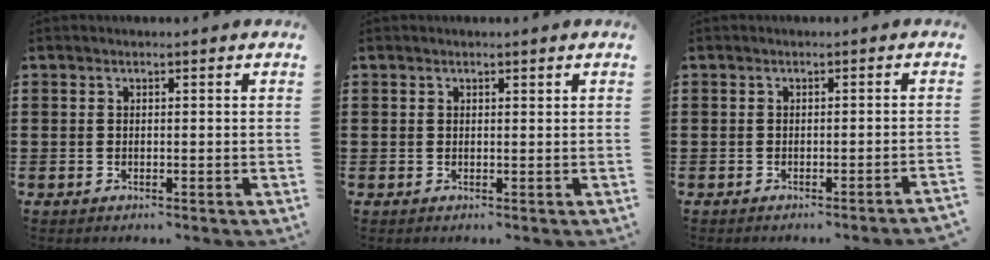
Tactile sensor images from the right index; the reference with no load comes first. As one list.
[{"total": 0.5, "force": [0.4, 0.4, 0.1], "torque": [-0.002, 0.002, 0.007]}, {"total": 1.2, "force": [-0.9, -0.4, 0.6], "torque": [-0.010, -0.002, -0.019]}]